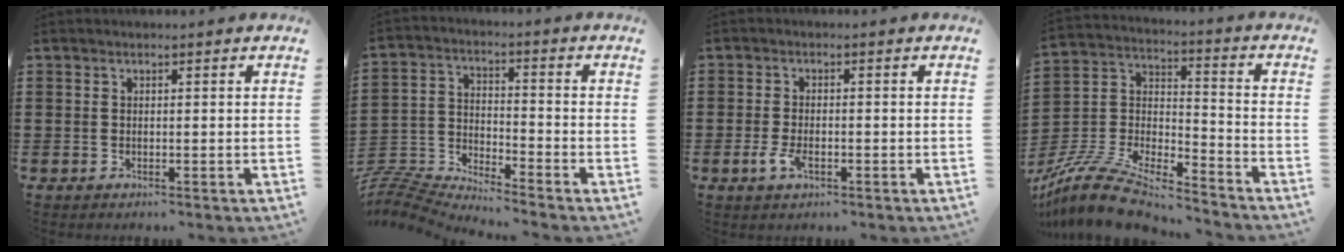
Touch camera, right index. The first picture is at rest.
{"total": 6.8, "force": [-6.8, -0.1, 0.4], "torque": [-0.035, -0.009, -0.148]}
{"total": 3.0, "force": [-1.2, 1.4, 2.3], "torque": [-0.057, -0.005, -0.025]}
{"total": 10.5, "force": [-9.6, 2.1, 3.7], "torque": [-0.088, 0.007, -0.195]}